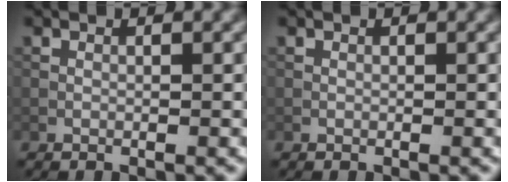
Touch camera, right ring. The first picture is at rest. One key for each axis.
{"total": 0.0}